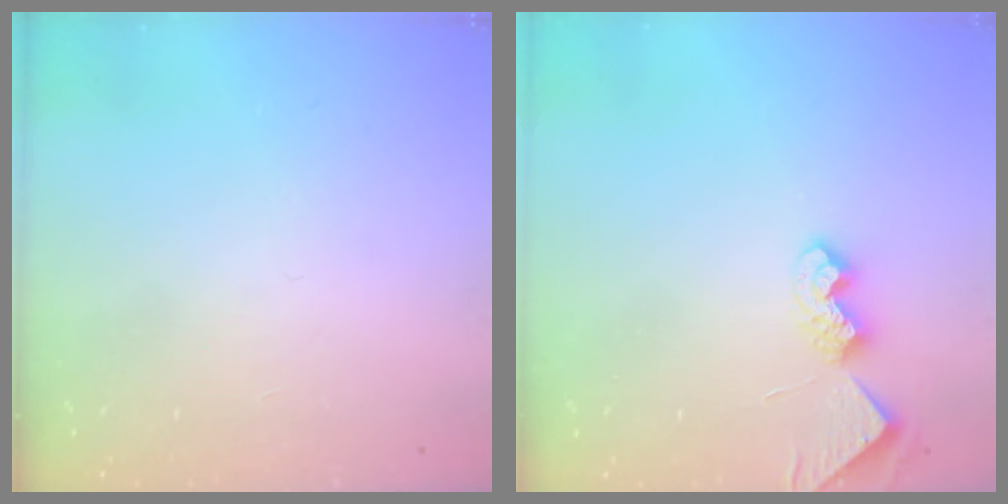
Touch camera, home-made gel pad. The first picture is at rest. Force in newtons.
{"total": 8.4, "press": 8.4, "slide": 0.4}